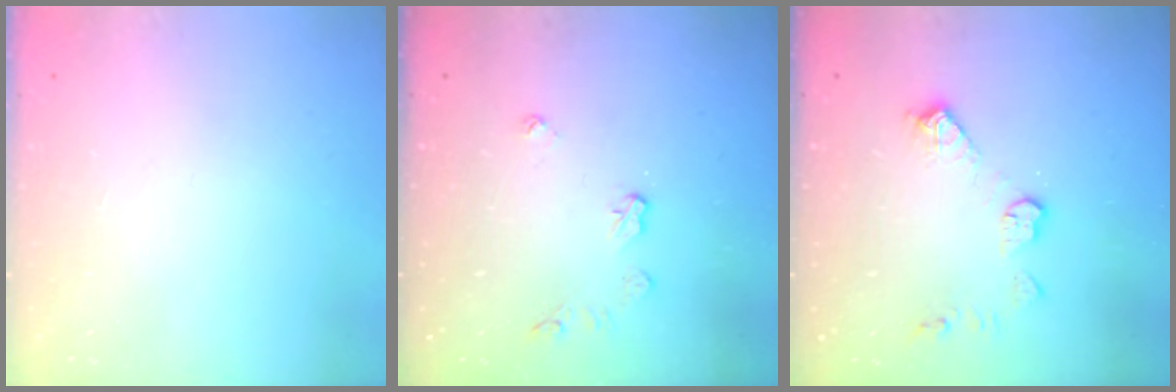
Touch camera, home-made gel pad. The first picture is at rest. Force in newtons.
{"total": 5.1, "press": 5.0, "slide": 0.6}
{"total": 8.6, "press": 8.6, "slide": 0.4}